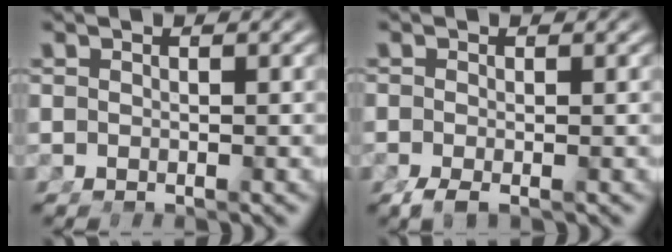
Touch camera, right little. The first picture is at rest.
{"total": 1.4, "force": [-1.1, 0.1, 0.8], "torque": [-0.017, -0.011, -0.012]}